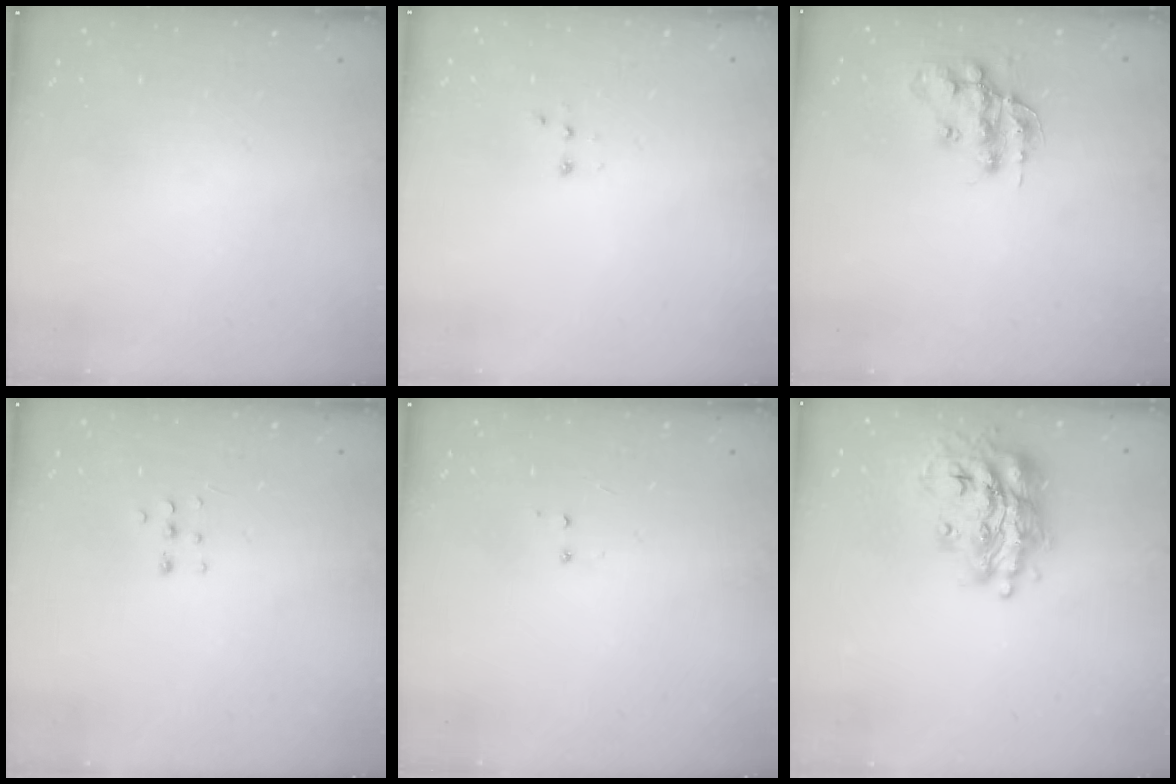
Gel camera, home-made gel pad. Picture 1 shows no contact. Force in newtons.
{"total": 2.8, "press": 2.7, "slide": 0.7}
{"total": 14.0, "press": 14.0, "slide": 0.7}
{"total": 3.8, "press": 3.7, "slide": 0.9}
{"total": 3.5, "press": 3.5, "slide": 0.5}
{"total": 17.1, "press": 17.0, "slide": 1.4}